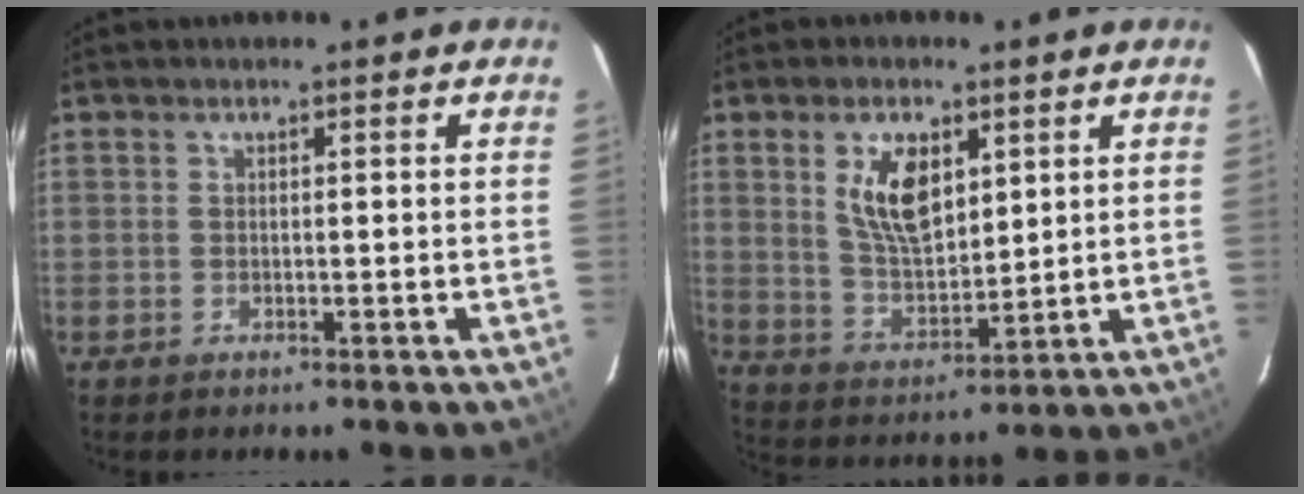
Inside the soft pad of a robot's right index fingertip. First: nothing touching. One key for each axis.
{"total": 10.3, "fx": 4.0, "fy": 5.2, "fz": 7.9, "tx": -0.147, "ty": 0.004, "tz": 0.088}